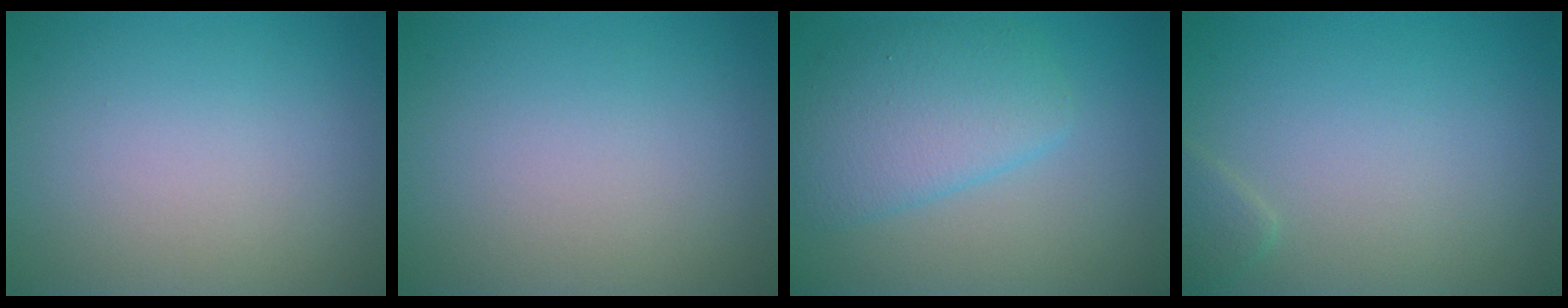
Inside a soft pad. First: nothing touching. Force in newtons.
{"total": 0.0}
{"total": 5.0, "press": 5.0, "slide": 0.2}
{"total": 1.1, "press": 1.1, "slide": 0.1}